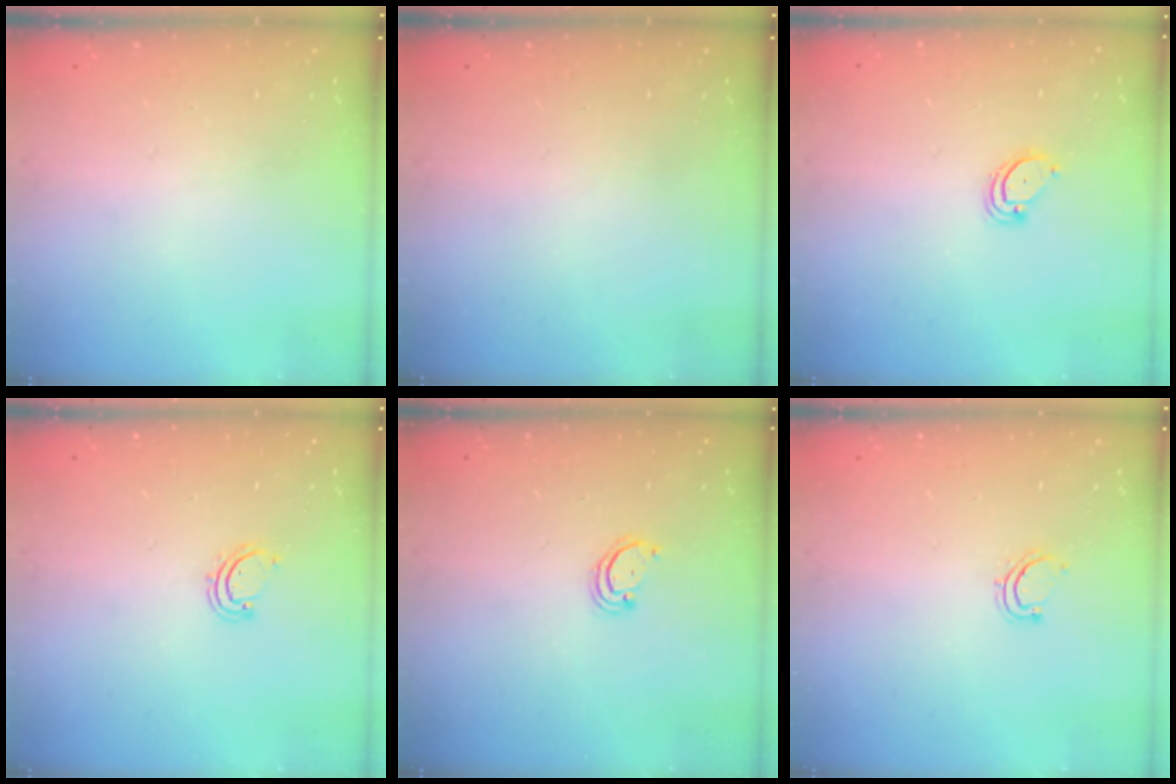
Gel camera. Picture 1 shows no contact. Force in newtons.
{"total": 0.0}
{"total": 3.0, "press": 3.0, "slide": 0.2}
{"total": 2.9, "press": 2.9, "slide": 0.3}
{"total": 2.4, "press": 2.4, "slide": 0.2}
{"total": 3.7, "press": 3.5, "slide": 1.2}